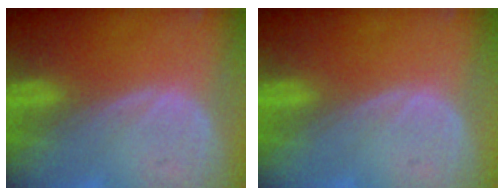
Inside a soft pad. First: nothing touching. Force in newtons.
{"total": 0.0}